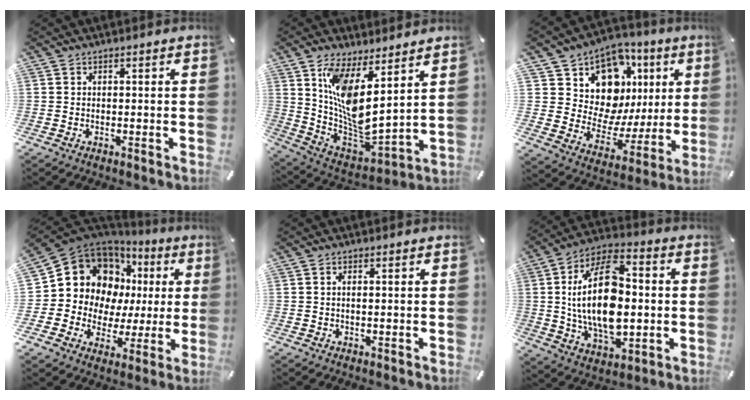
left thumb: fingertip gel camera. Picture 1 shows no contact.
{"total": 12.1, "force": [7.0, 4.2, 8.9], "torque": [-0.190, -0.072, 0.129]}
{"total": 12.9, "force": [7.1, 9.9, 4.4], "torque": [-0.060, -0.081, 0.132]}
{"total": 14.3, "force": [6.4, 11.3, 6.0], "torque": [-0.104, -0.061, 0.123]}
{"total": 0.9, "force": [0.1, 0.1, 0.8], "torque": [-0.015, -0.001, 0.002]}
{"total": 22.2, "force": [0.3, 13.1, 18.0], "torque": [-0.363, -0.005, -0.001]}